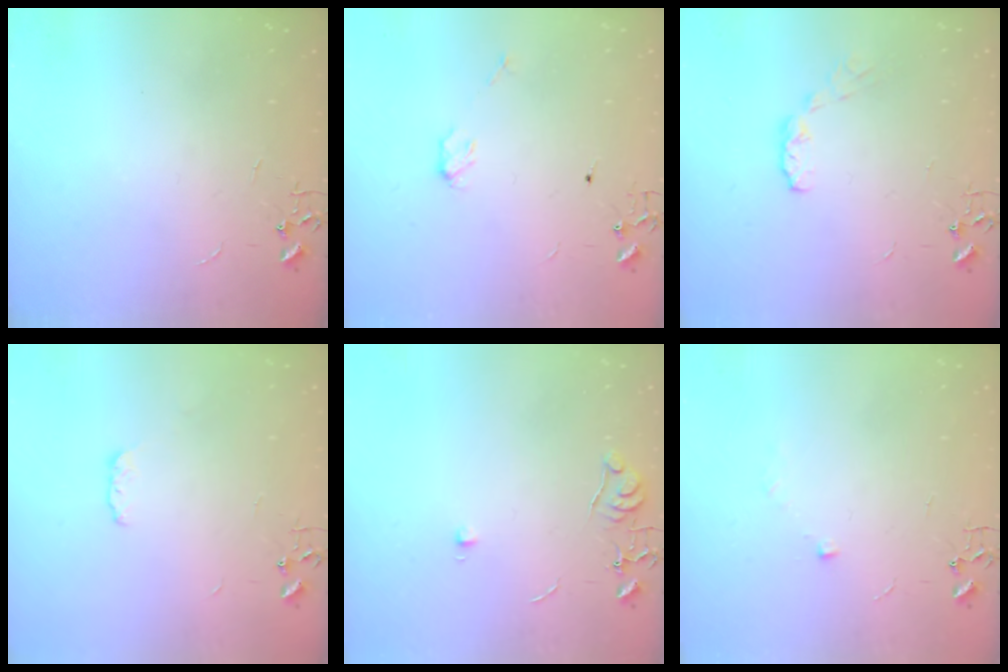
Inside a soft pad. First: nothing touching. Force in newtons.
{"total": 3.9, "press": 3.9, "slide": 0.3}
{"total": 5.5, "press": 5.5, "slide": 0.5}
{"total": 4.2, "press": 4.1, "slide": 0.7}
{"total": 6.5, "press": 6.5, "slide": 0.7}
{"total": 4.3, "press": 4.2, "slide": 1.2}